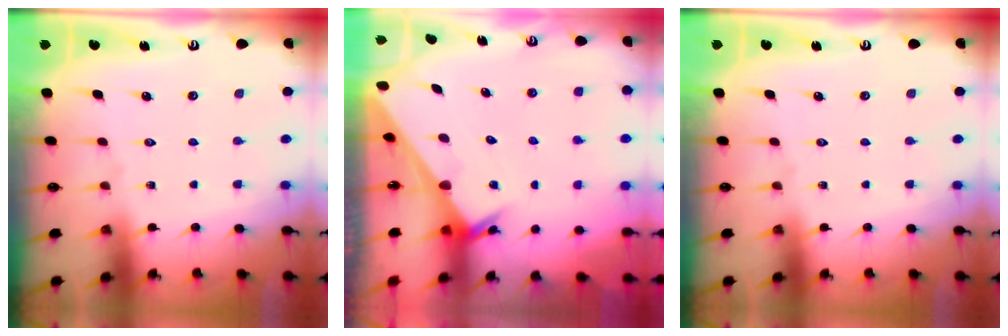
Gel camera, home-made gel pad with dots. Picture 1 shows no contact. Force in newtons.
{"total": 2.0, "press": 2.0, "slide": 0.1}
{"total": 0.0}